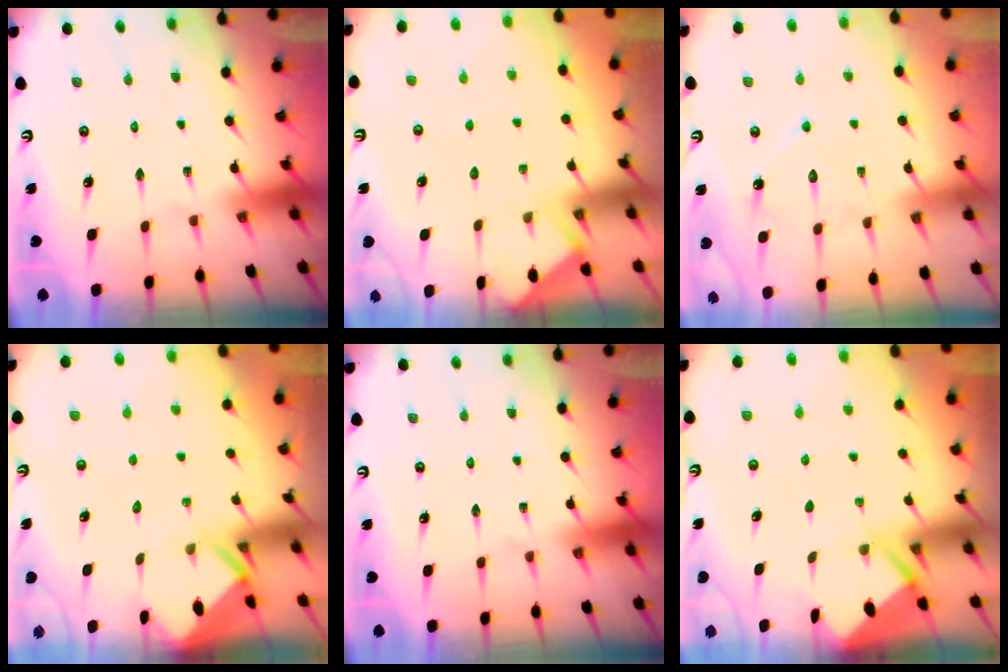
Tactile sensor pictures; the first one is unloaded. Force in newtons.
{"total": 3.4, "press": 3.4, "slide": 0.4}
{"total": 7.8, "press": 7.8, "slide": 0.7}
{"total": 2.7, "press": 2.7, "slide": 0.1}
{"total": 0.0}
{"total": 2.6, "press": 2.6, "slide": 0.4}